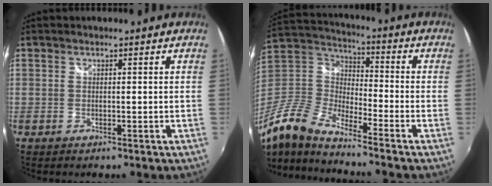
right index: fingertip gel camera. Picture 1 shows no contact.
{"total": 14.3, "force": [-10.5, 4.4, 8.7], "torque": [-0.195, -0.007, -0.222]}